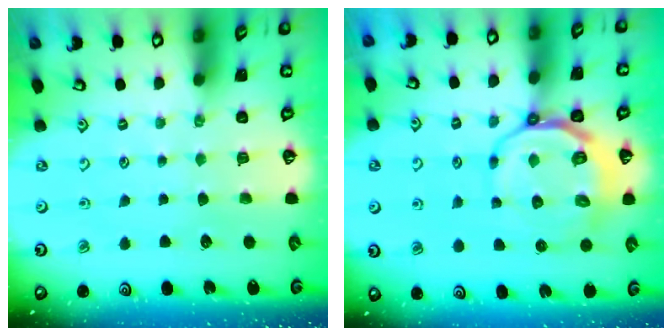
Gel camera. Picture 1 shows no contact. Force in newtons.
{"total": 10.7, "press": 10.3, "slide": 2.9}